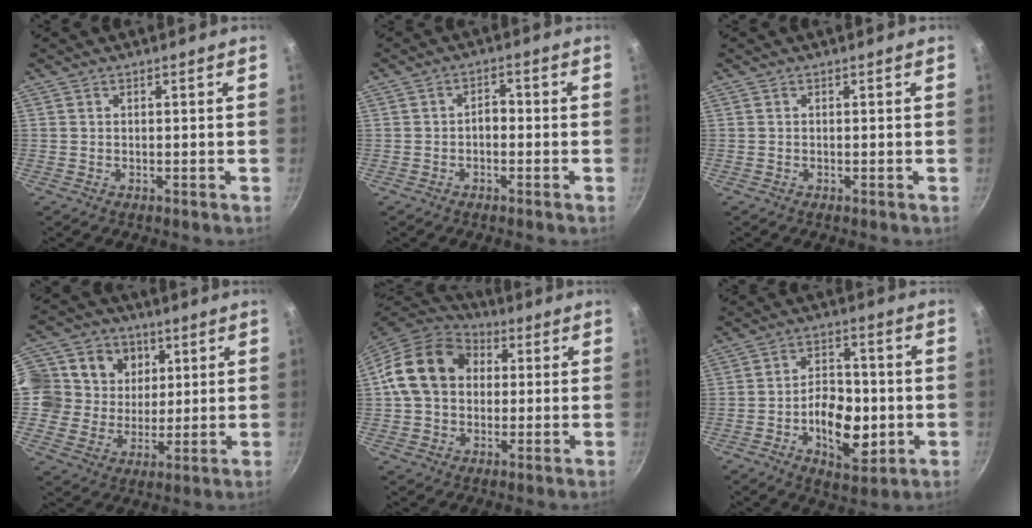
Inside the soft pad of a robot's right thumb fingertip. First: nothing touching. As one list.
[{"total": 2.6, "force": [-0.8, 1.6, 1.8], "torque": [-0.016, 0.014, -0.017]}, {"total": 0.0}, {"total": 14.9, "force": [4.3, 13.2, 5.4], "torque": [-0.075, -0.004, 0.066]}, {"total": 16.8, "force": [2.6, 13.2, 10.1], "torque": [-0.162, 0.033, 0.030]}, {"total": 12.5, "force": [-2.7, 7.5, 9.7], "torque": [-0.123, 0.010, -0.041]}]